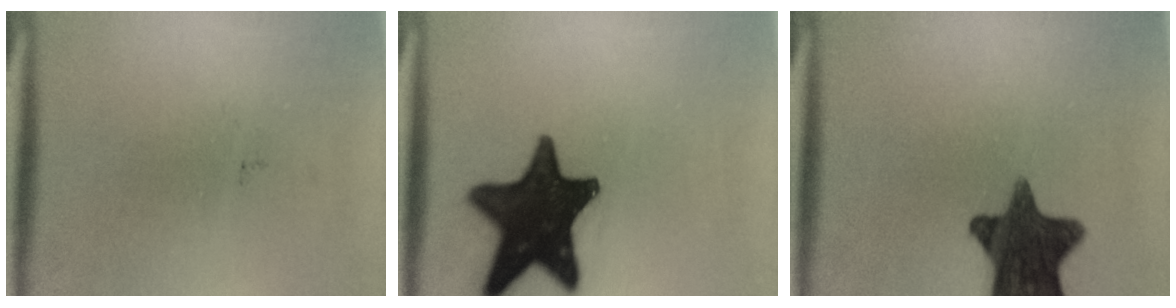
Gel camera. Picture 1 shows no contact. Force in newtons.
{"total": 17.8}
{"total": 13.4}